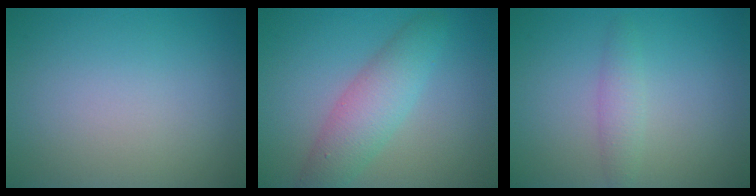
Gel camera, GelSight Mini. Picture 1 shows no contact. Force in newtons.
{"total": 4.5, "press": 4.5, "slide": 0.1}
{"total": 1.8, "press": 1.8, "slide": 0.1}